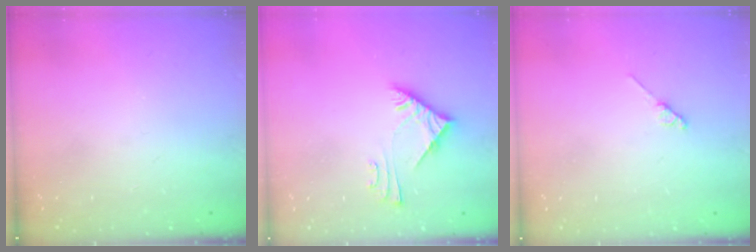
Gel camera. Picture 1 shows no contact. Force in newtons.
{"total": 6.0, "press": 6.0, "slide": 0.7}
{"total": 2.0, "press": 1.9, "slide": 0.3}